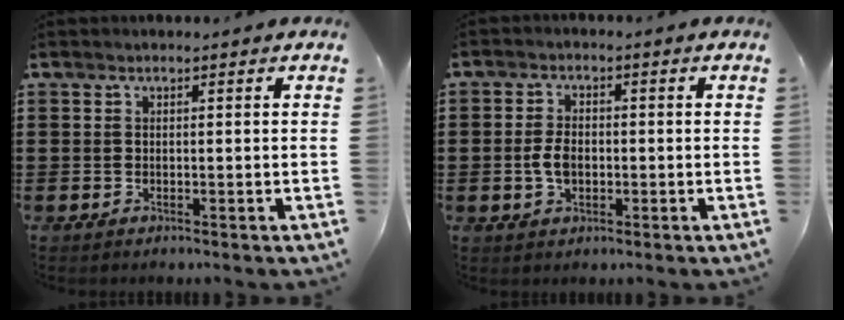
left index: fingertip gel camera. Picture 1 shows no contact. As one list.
[{"total": 3.7, "force": [-0.5, 2.2, 3.0], "torque": [-0.070, 0.000, -0.014]}]